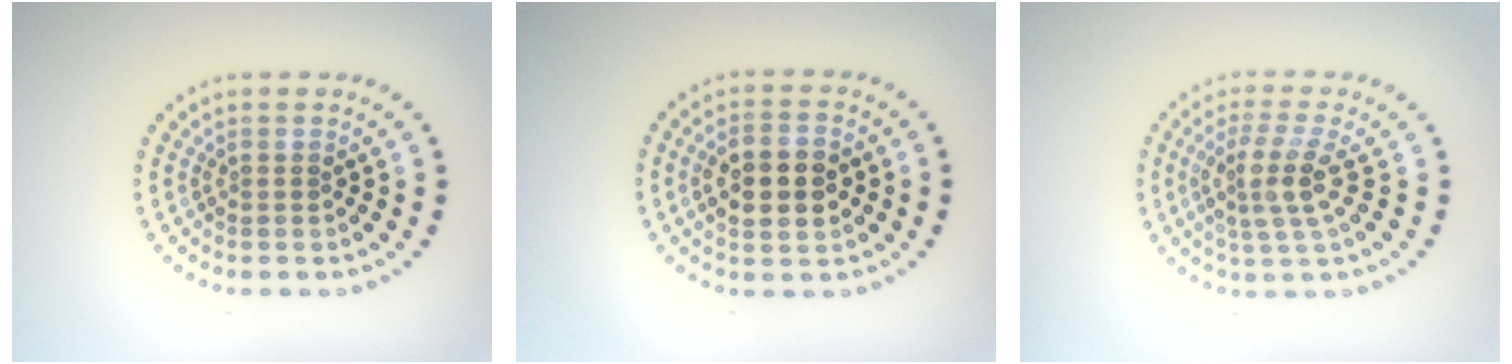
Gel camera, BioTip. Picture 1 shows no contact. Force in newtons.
{"total": 4.3, "press": 4.3, "slide": 0.3}
{"total": 3.6, "press": 3.0, "slide": 2.1}